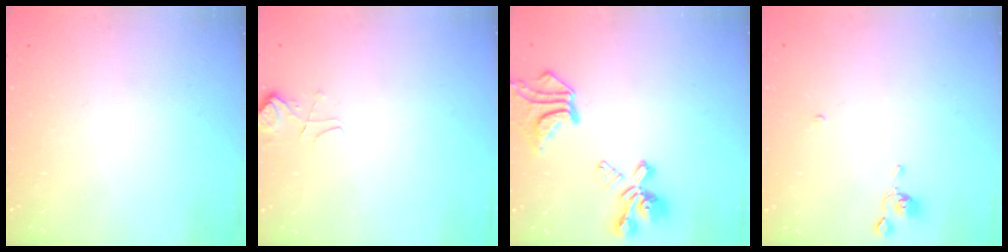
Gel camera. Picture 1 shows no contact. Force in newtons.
{"total": 3.0, "press": 2.9, "slide": 0.6}
{"total": 8.5, "press": 8.1, "slide": 2.7}
{"total": 2.2, "press": 2.2, "slide": 0.2}